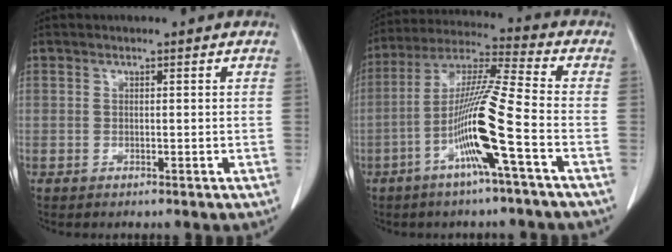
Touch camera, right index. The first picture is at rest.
{"total": 13.0, "force": [-4.6, -1.0, 12.1], "torque": [-0.236, 0.000, -0.096]}